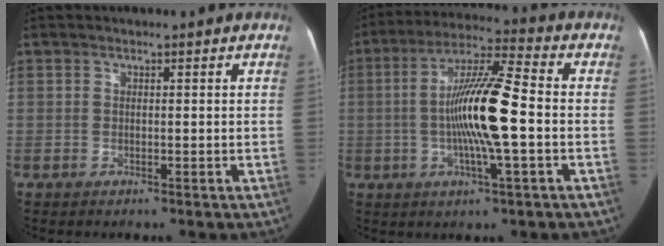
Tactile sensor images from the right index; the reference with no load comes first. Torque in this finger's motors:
{"motor_torque": [1.51, -0.63, 0.50, 0.21]}